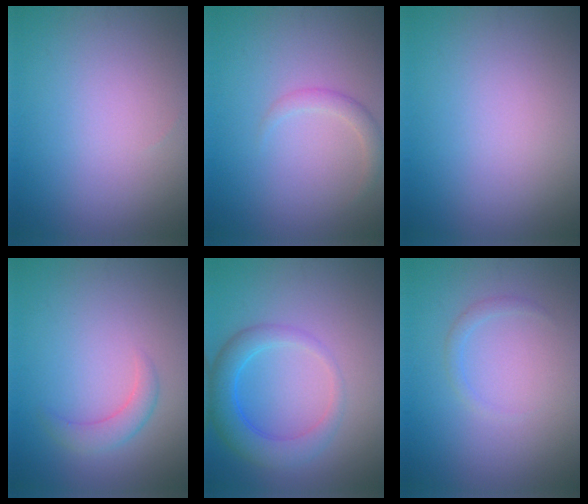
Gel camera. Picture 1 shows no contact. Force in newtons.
{"total": 1.5, "press": 1.5, "slide": 0.0}
{"total": 0.0}
{"total": 2.0, "press": 2.0, "slide": 0.1}
{"total": 4.1, "press": 4.1, "slide": 0.2}
{"total": 0.9, "press": 0.9, "slide": 0.1}